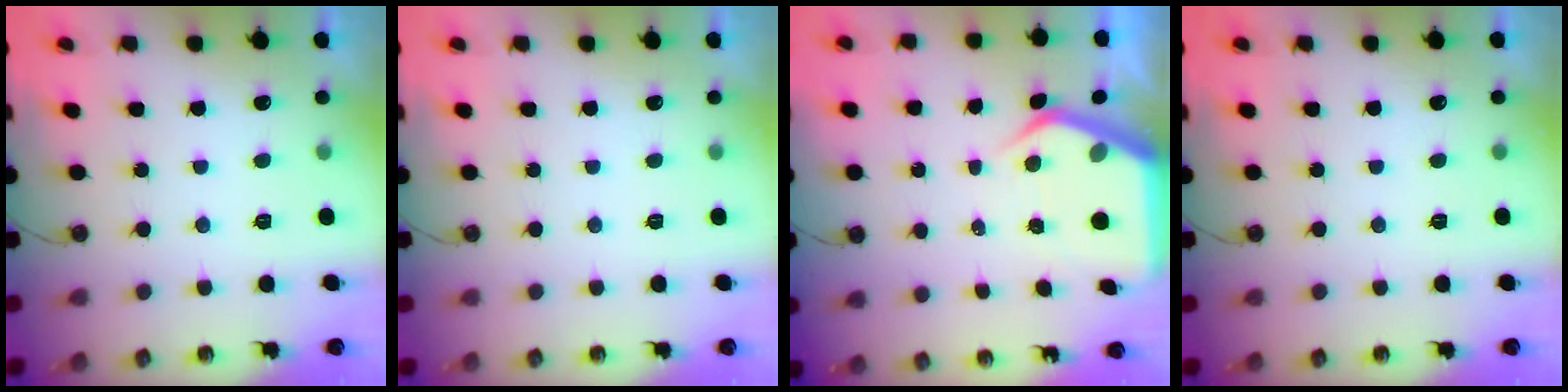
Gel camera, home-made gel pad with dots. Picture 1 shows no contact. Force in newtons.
{"total": 0.0}
{"total": 6.8, "press": 6.7, "slide": 0.6}
{"total": 0.0}